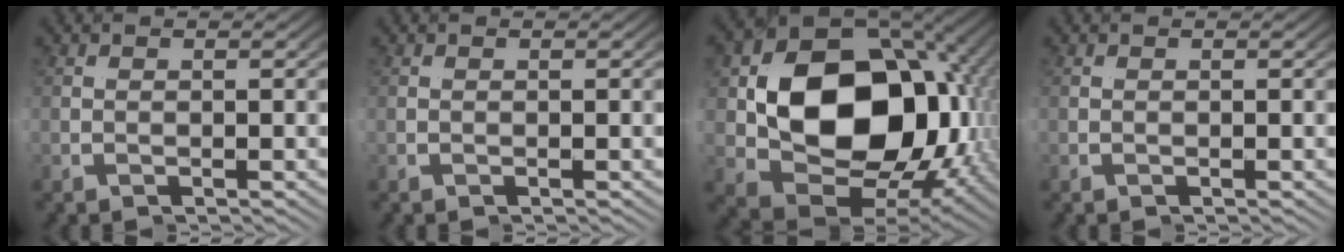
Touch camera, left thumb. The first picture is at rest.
{"total": 0.0}
{"total": 22.5, "force": [0.7, 12.8, 18.4], "torque": [-0.320, -0.022, 0.017]}
{"total": 0.0}